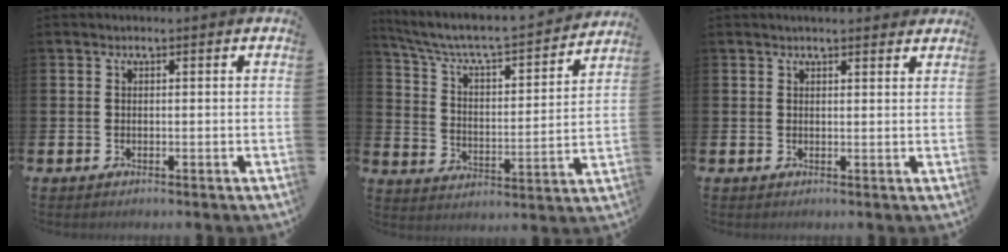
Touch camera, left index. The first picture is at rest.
{"total": 6.9, "force": [6.2, 1.3, 2.7], "torque": [-0.083, -0.049, 0.100]}
{"total": 1.7, "force": [1.7, 0.2, 0.2], "torque": [-0.005, -0.002, 0.031]}